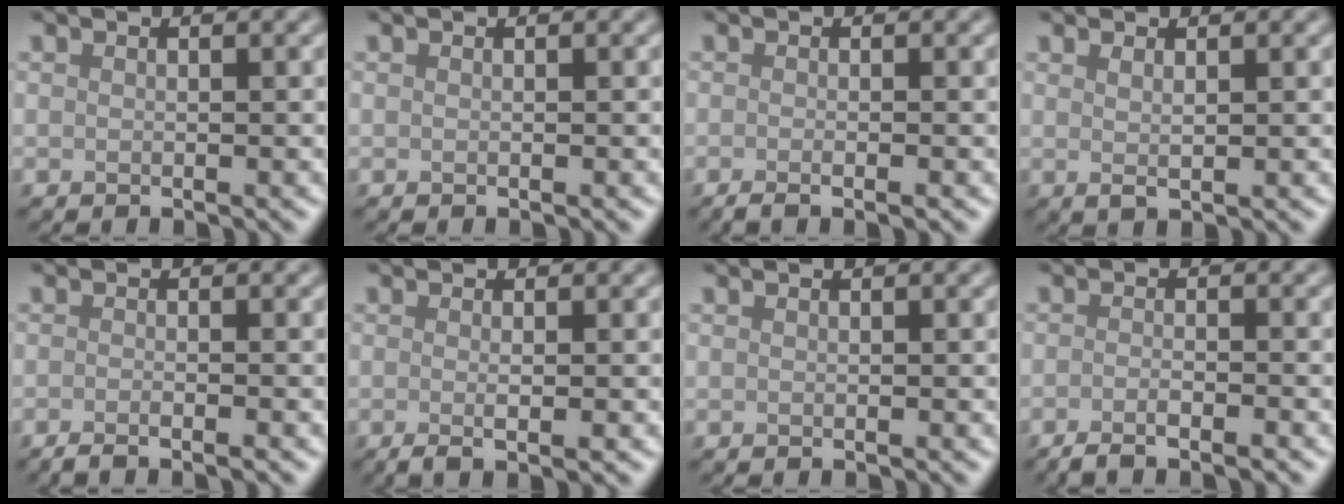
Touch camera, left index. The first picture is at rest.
{"total": 0.0}
{"total": 1.9, "force": [-0.8, 0.5, 1.6], "torque": [-0.016, -0.002, -0.018]}
{"total": 1.2, "force": [0.5, 0.3, 1.0], "torque": [-0.020, -0.003, 0.009]}
{"total": 2.0, "force": [-1.3, 0.5, 1.5], "torque": [-0.014, -0.001, -0.028]}
{"total": 2.1, "force": [-0.3, 0.5, 2.0], "torque": [-0.029, -0.004, -0.008]}
{"total": 0.0}
{"total": 2.6, "force": [-1.7, 0.6, 1.9], "torque": [-0.028, -0.001, -0.035]}